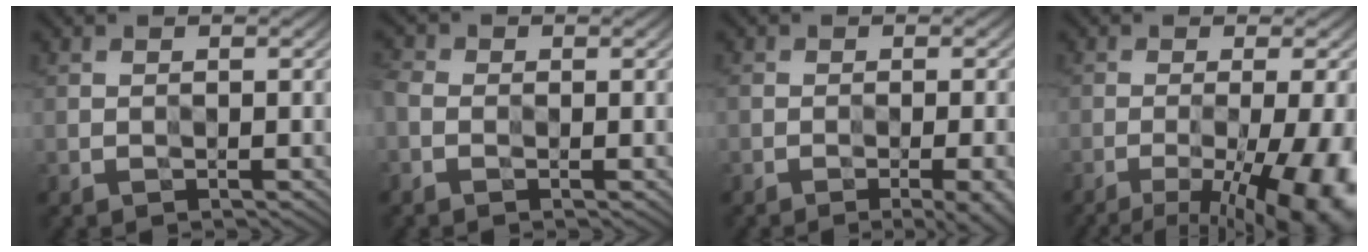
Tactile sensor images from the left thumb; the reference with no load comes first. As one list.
[{"total": 2.4, "force": [-1.2, 1.6, 1.3], "torque": [-0.034, -0.002, -0.033]}, {"total": 5.8, "force": [-3.0, 1.8, 4.6], "torque": [-0.061, -0.002, -0.032]}, {"total": 13.7, "force": [-6.3, 4.3, 11.4], "torque": [-0.149, -0.016, -0.071]}]